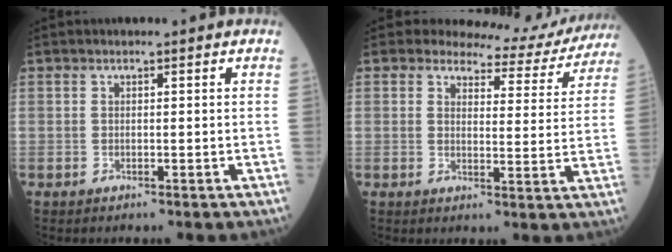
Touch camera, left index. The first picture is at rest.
{"total": 10.5, "force": [10.0, 3.0, 0.4], "torque": [0.010, -0.032, 0.096]}